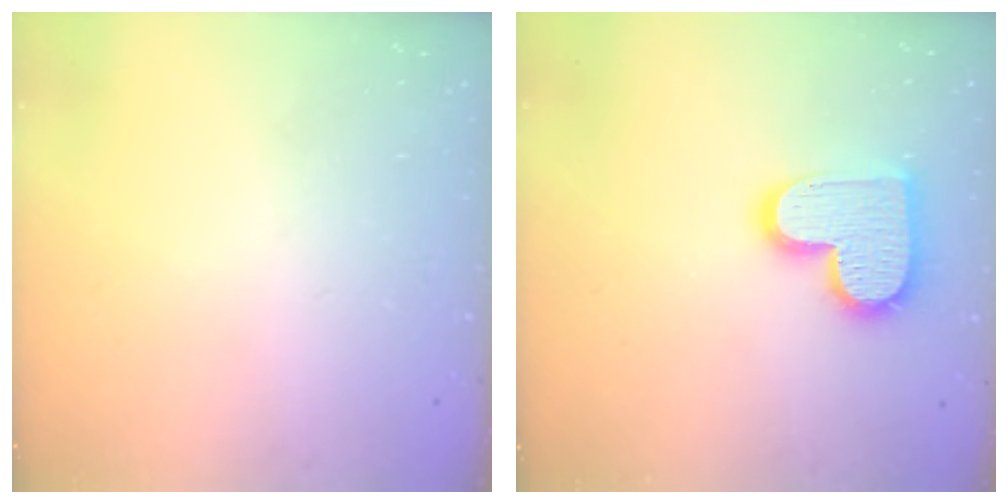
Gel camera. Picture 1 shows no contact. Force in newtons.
{"total": 15.1, "press": 15.0, "slide": 0.9}